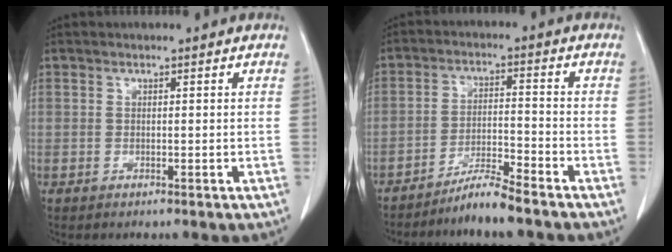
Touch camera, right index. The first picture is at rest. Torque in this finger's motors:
{"motor_torque": [0.58, -0.59, -0.03, 0.02]}